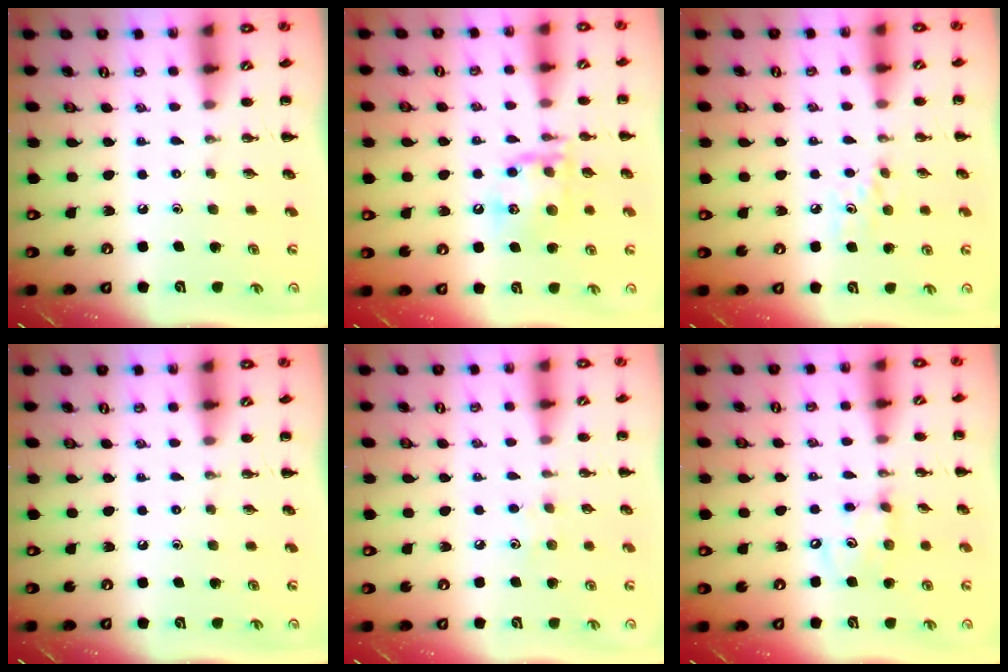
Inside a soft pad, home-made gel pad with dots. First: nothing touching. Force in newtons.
{"total": 15.4, "press": 15.3, "slide": 2.0}
{"total": 5.2, "press": 5.0, "slide": 1.6}
{"total": 0.0}
{"total": 4.5, "press": 4.3, "slide": 1.2}
{"total": 7.8, "press": 7.6, "slide": 1.4}